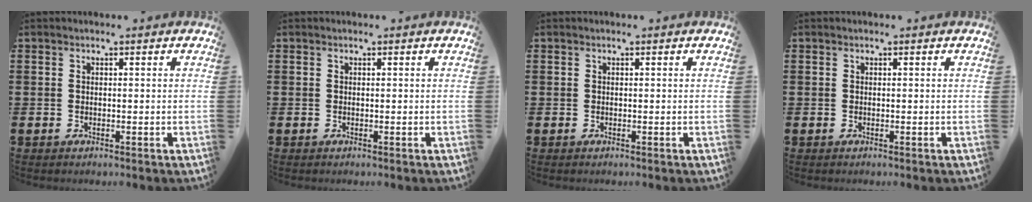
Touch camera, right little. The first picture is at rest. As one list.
[{"total": 0.0}, {"total": 0.0}, {"total": 0.0}]